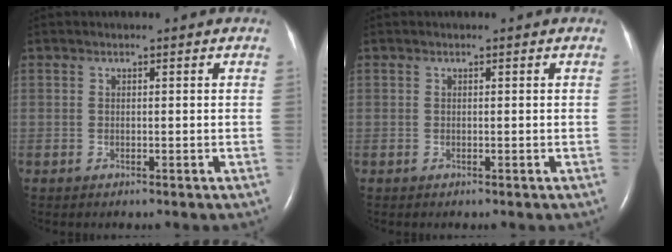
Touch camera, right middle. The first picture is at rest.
{"total": 0.0}